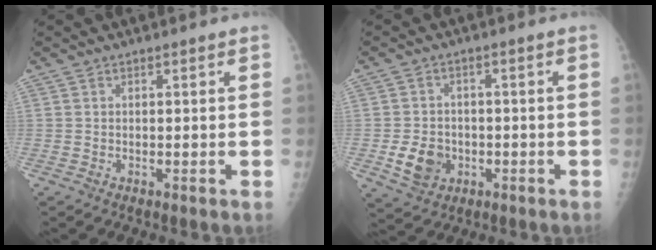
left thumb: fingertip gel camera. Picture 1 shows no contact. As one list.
[{"total": 6.7, "force": [-1.8, 5.5, 3.4], "torque": [-0.042, 0.007, -0.025]}]